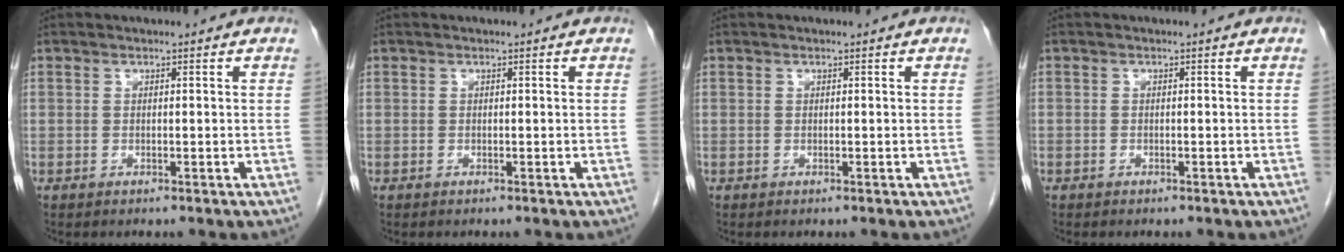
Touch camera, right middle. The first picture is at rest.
{"total": 0.0}
{"total": 0.0}
{"total": 0.6, "force": [-0.4, 0.4, 0.0], "torque": [-0.006, 0.004, -0.009]}